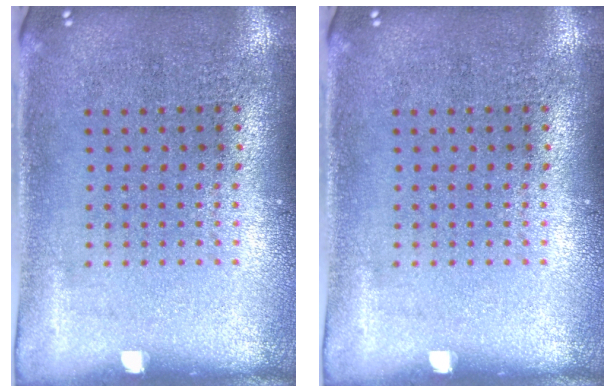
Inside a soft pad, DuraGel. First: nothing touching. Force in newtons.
{"total": 0.0}